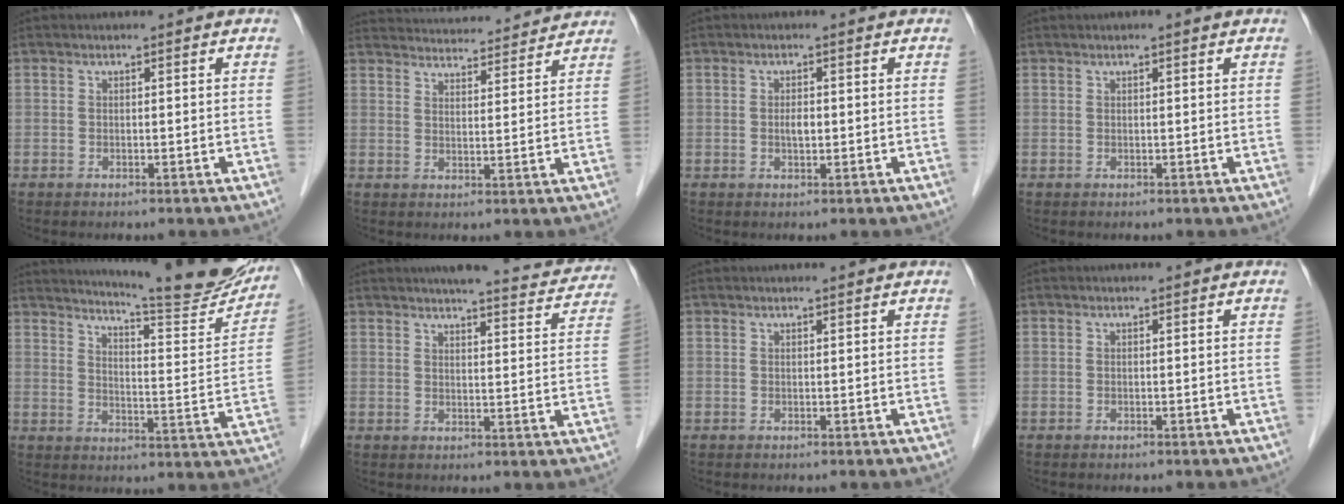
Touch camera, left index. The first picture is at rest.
{"total": 16.7, "force": [16.1, 2.3, 3.8], "torque": [-0.056, 0.028, 0.216]}
{"total": 1.5, "force": [-0.2, 0.6, 1.3], "torque": [-0.023, -0.002, -0.001]}
{"total": 0.9, "force": [0.6, 0.1, 0.7], "torque": [-0.013, 0.009, 0.011]}
{"total": 21.5, "force": [19.6, 1.4, 8.9], "torque": [-0.124, -0.073, 0.243]}
{"total": 14.0, "force": [13.0, 2.2, 4.8], "torque": [-0.044, -0.018, 0.137]}
{"total": 1.0, "force": [0.9, 0.0, 0.3], "torque": [-0.005, 0.007, 0.016]}
{"total": 0.0}